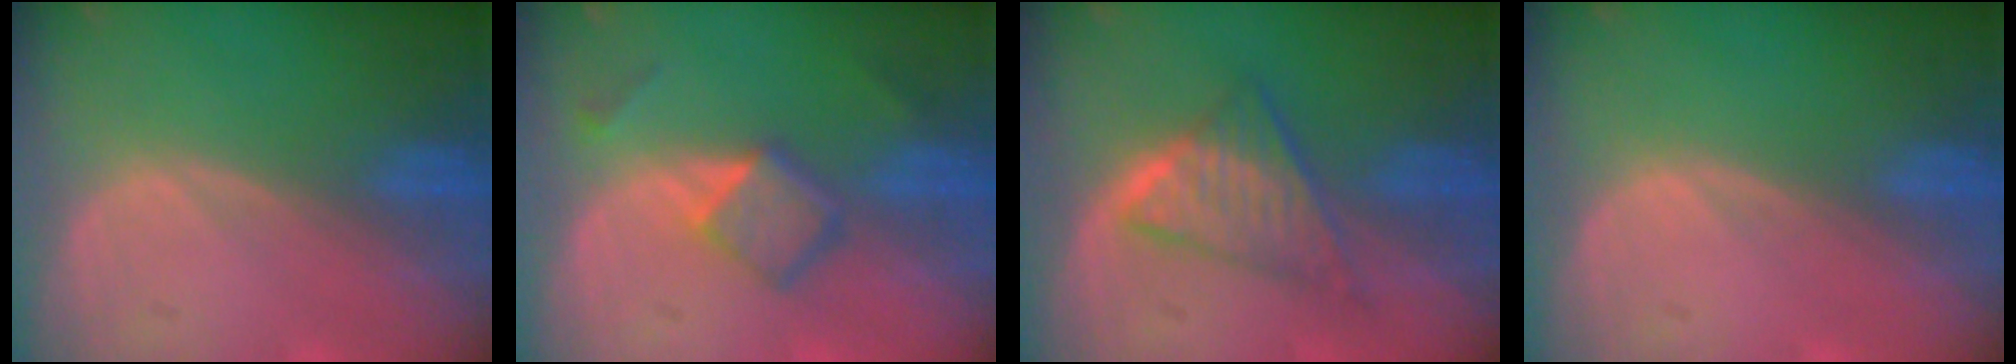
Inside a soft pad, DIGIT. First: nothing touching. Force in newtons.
{"total": 5.0, "press": 4.6, "slide": 1.9}
{"total": 6.1, "press": 5.7, "slide": 2.1}
{"total": 0.0}